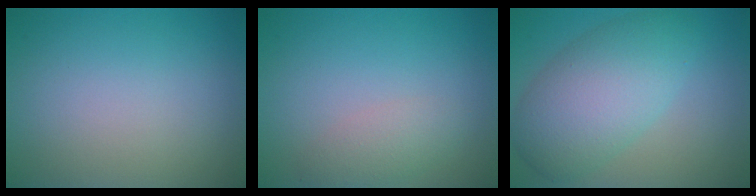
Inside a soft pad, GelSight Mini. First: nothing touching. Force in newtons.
{"total": 2.0, "press": 2.0, "slide": 0.0}
{"total": 7.3, "press": 7.3, "slide": 0.1}